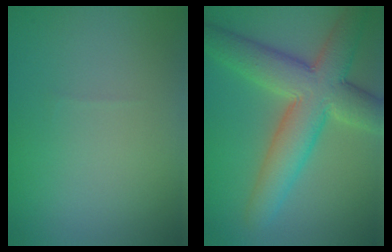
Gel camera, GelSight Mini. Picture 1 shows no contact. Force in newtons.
{"total": 8.7, "press": 8.7, "slide": 0.5}